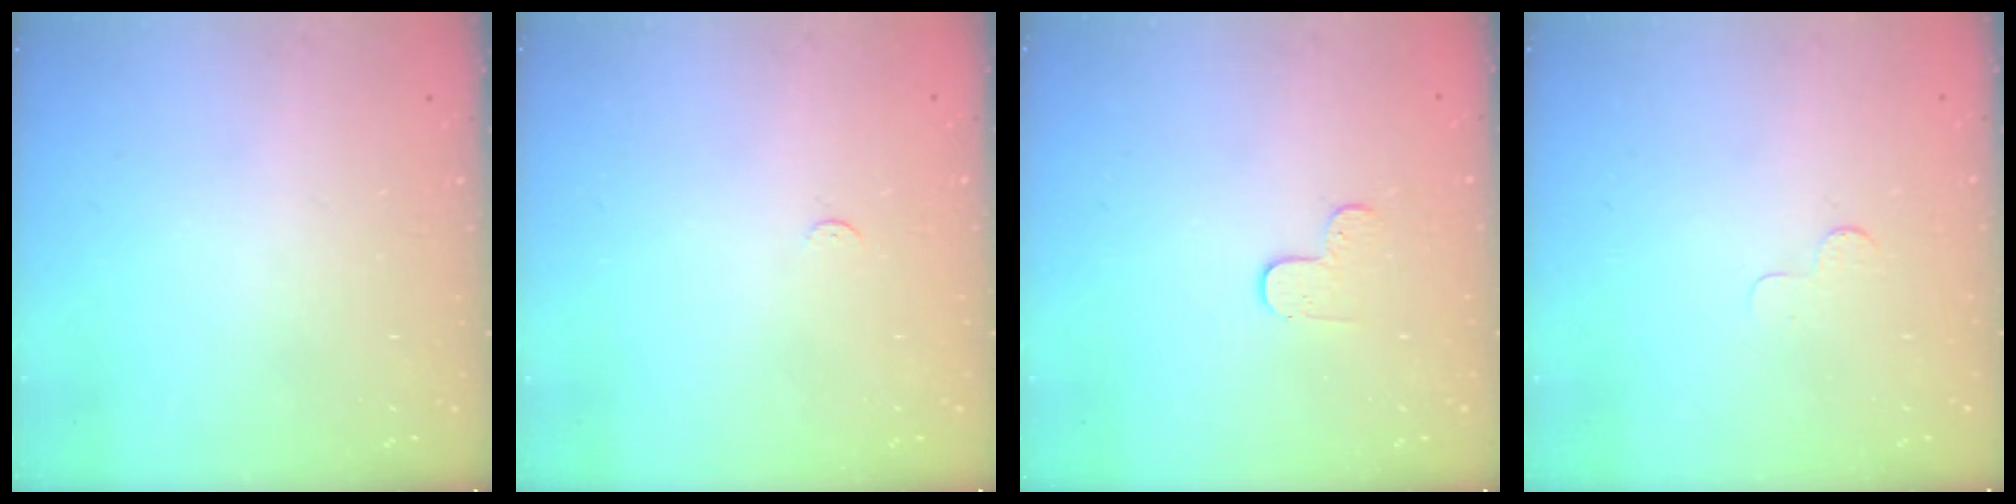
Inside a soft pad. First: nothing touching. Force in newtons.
{"total": 2.3, "press": 2.3, "slide": 0.3}
{"total": 3.6, "press": 3.6, "slide": 0.4}
{"total": 2.5, "press": 2.5, "slide": 0.2}